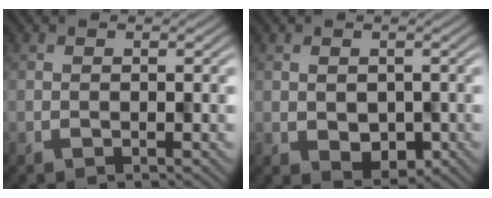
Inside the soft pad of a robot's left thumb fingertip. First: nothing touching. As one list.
[{"total": 3.0, "force": [-0.1, 2.6, 1.3], "torque": [-0.017, -0.015, 0.004]}]